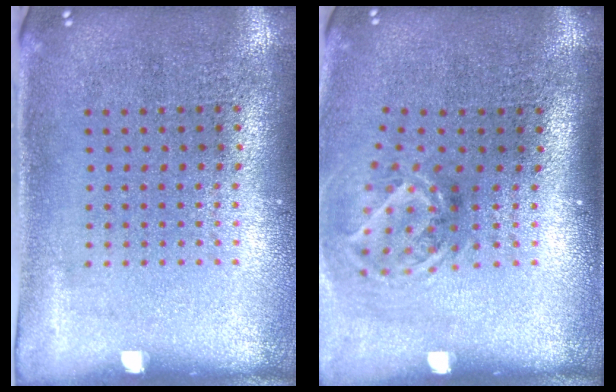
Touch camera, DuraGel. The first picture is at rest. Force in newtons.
{"total": 1.9, "press": 1.3, "slide": 1.5}